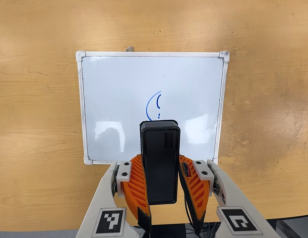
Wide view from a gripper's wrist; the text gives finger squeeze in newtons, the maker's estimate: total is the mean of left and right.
{"total": 4.8, "left": 4.2, "right": 5.3}